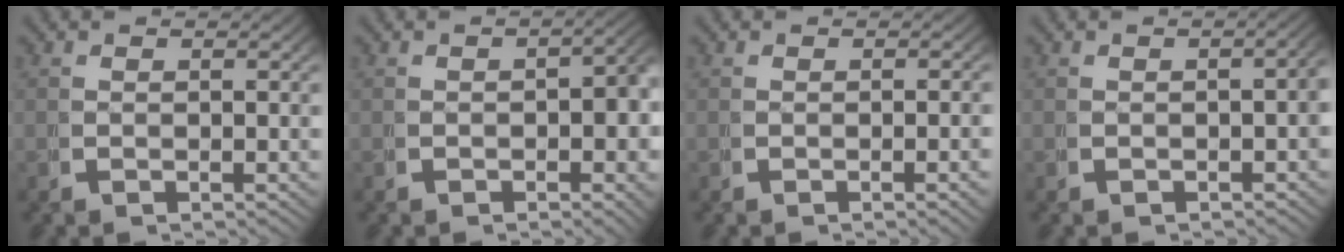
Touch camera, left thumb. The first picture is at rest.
{"total": 3.5, "force": [-0.5, 1.9, 2.9], "torque": [-0.029, -0.005, -0.006]}
{"total": 1.1, "force": [-0.3, 0.0, 1.1], "torque": [-0.018, 0.006, -0.006]}
{"total": 2.0, "force": [-0.9, 0.7, 1.6], "torque": [-0.019, -0.003, -0.013]}